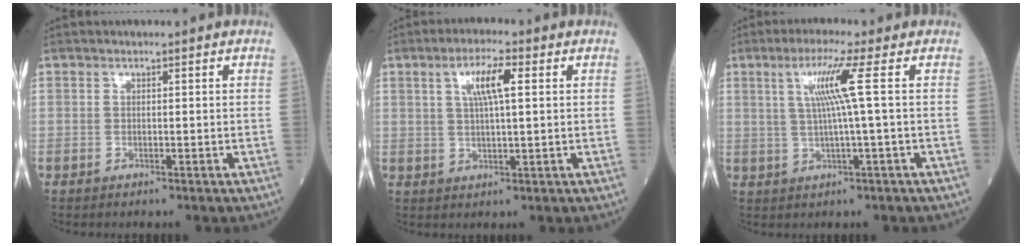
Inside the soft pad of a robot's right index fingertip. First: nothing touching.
{"total": 5.8, "force": [1.9, 0.8, 5.4], "torque": [-0.103, 0.007, 0.035]}
{"total": 6.3, "force": [1.5, -1.6, 5.9], "torque": [-0.114, 0.005, 0.033]}